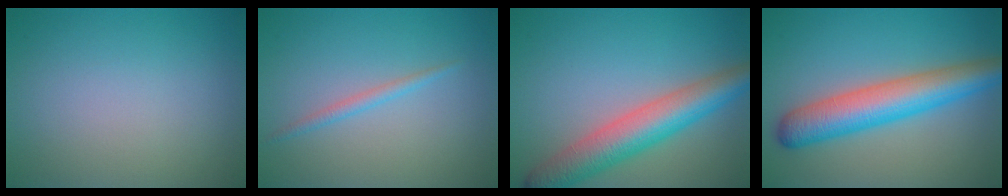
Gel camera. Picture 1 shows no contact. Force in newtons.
{"total": 0.9, "press": 0.9, "slide": 0.1}
{"total": 6.9, "press": 6.9, "slide": 0.2}
{"total": 7.1, "press": 7.1, "slide": 0.2}